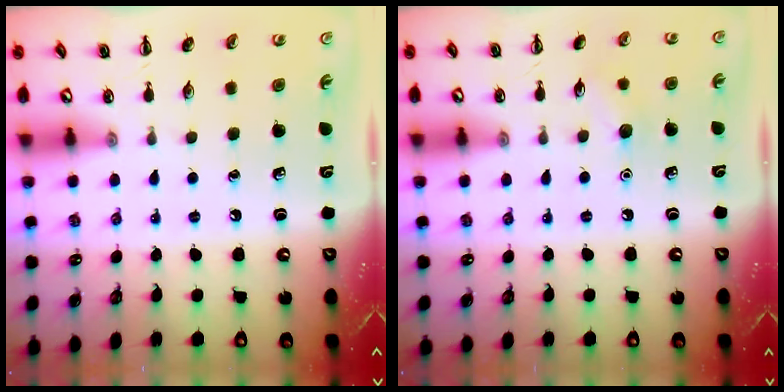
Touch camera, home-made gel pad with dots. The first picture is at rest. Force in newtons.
{"total": 7.3, "press": 7.1, "slide": 1.6}